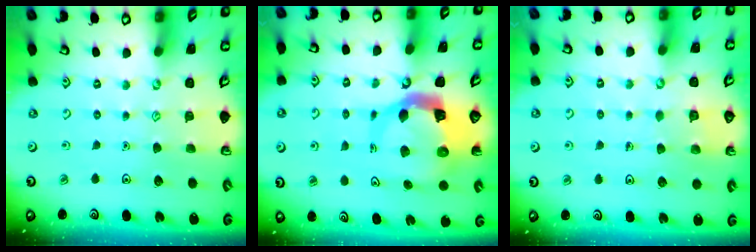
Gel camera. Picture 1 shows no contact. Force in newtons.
{"total": 8.2, "press": 8.2, "slide": 1.1}
{"total": 2.9, "press": 2.9, "slide": 0.2}